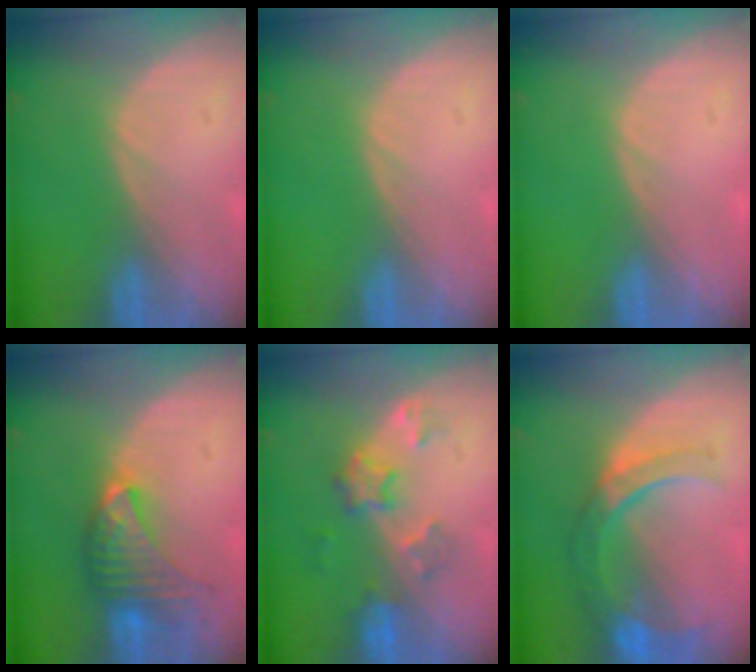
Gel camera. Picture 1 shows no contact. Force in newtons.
{"total": 0.0}
{"total": 0.0}
{"total": 7.0, "press": 7.0, "slide": 0.6}
{"total": 5.9, "press": 5.4, "slide": 2.4}
{"total": 9.1, "press": 7.8, "slide": 4.7}